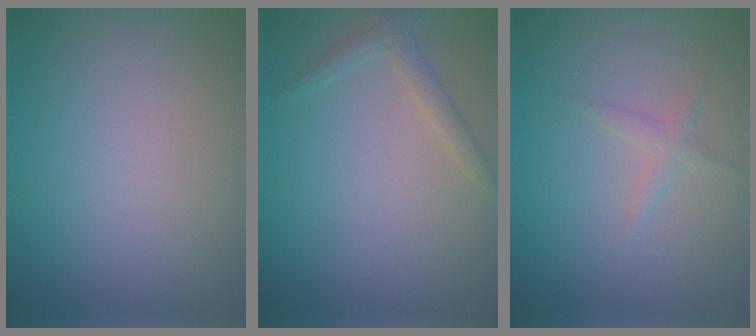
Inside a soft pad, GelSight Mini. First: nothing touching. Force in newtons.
{"total": 1.5, "press": 1.5, "slide": 0.1}
{"total": 1.0, "press": 1.0, "slide": 0.0}